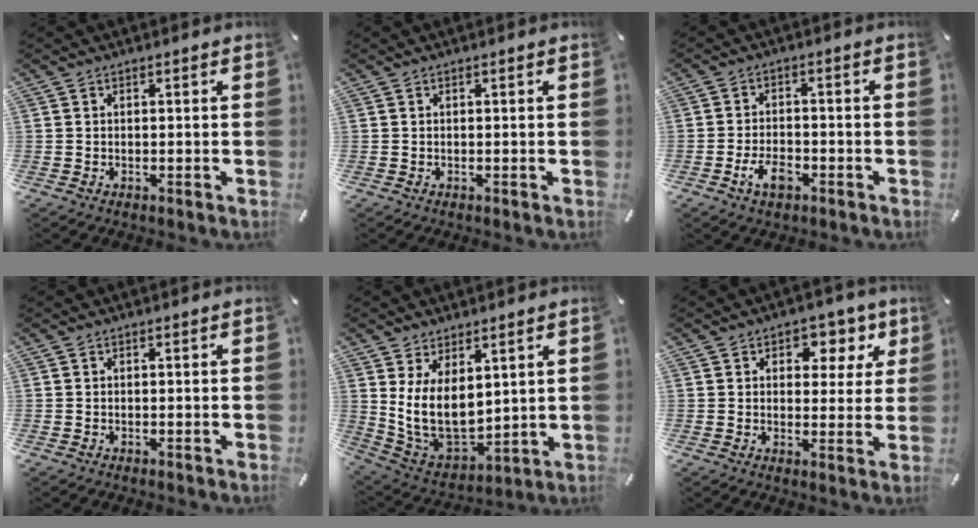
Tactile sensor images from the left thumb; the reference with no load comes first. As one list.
[{"total": 0.0}, {"total": 6.0, "force": [-2.9, 3.3, 4.0], "torque": [-0.089, 0.010, -0.056]}, {"total": 0.0}, {"total": 12.9, "force": [3.7, 8.8, 8.7], "torque": [-0.182, -0.043, 0.077]}, {"total": 7.1, "force": [3.6, 5.1, 3.4], "torque": [-0.023, -0.023, 0.053]}]